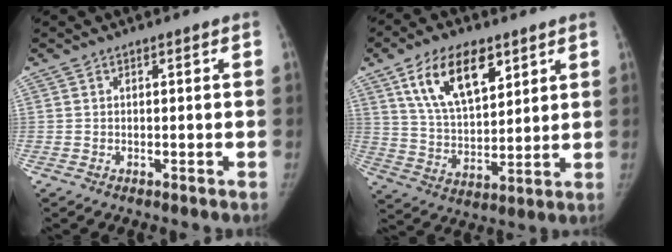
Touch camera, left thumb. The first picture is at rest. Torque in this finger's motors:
{"motor_torque": [0.51, 0.83, 1.39, -0.81, 0.07]}